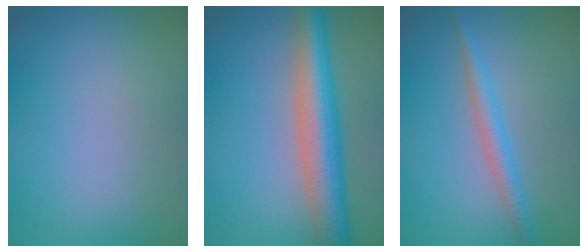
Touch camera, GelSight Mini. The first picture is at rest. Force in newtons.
{"total": 7.5, "press": 7.5, "slide": 0.1}
{"total": 2.4, "press": 2.4, "slide": 0.0}